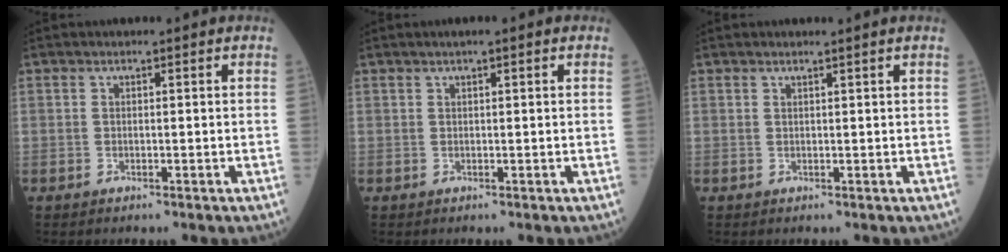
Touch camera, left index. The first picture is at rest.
{"total": 2.1, "force": [1.4, 0.2, 1.5], "torque": [-0.023, 0.017, 0.021]}
{"total": 0.8, "force": [0.7, -0.3, 0.1], "torque": [-0.012, -0.009, 0.018]}